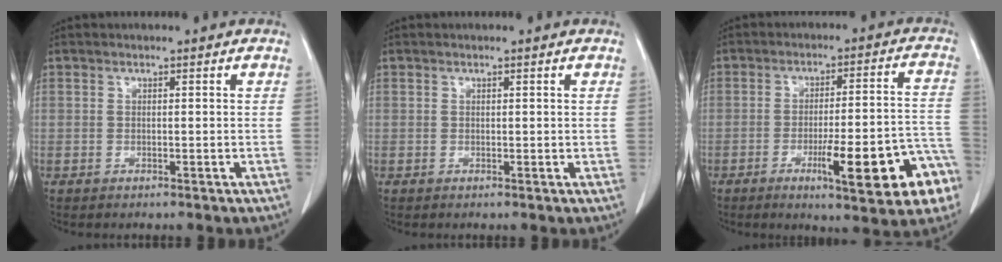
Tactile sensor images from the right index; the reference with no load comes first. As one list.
[{"total": 0.0}, {"total": 15.4, "force": [-6.6, 2.4, 13.7], "torque": [-0.138, 0.021, -0.074]}]